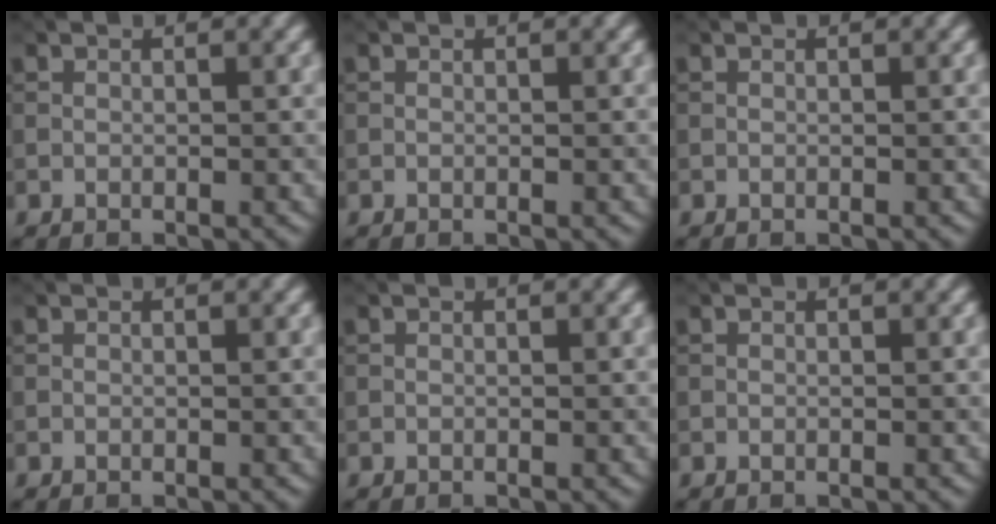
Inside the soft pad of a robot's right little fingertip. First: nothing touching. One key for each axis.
{"total": 0.0}
{"total": 0.0}
{"total": 0.0}
{"total": 0.0}
{"total": 0.0}